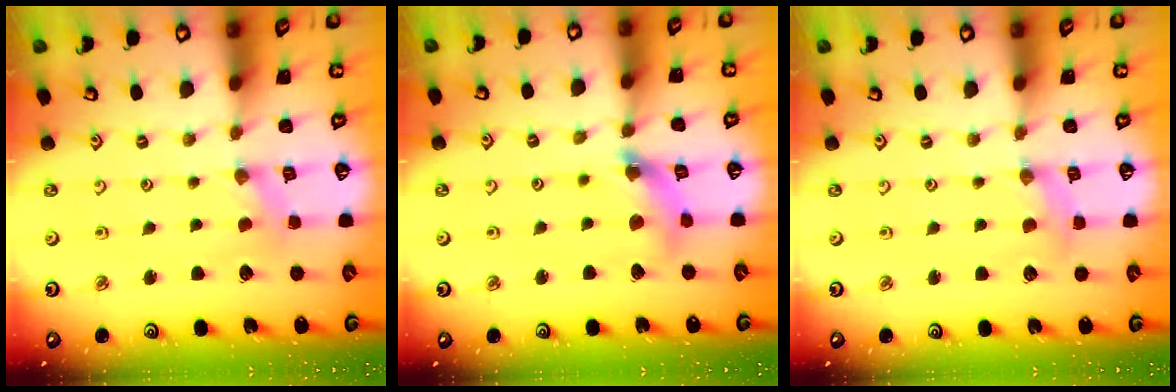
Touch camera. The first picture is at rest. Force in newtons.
{"total": 9.5, "press": 9.5, "slide": 0.9}
{"total": 2.4, "press": 2.4, "slide": 0.3}